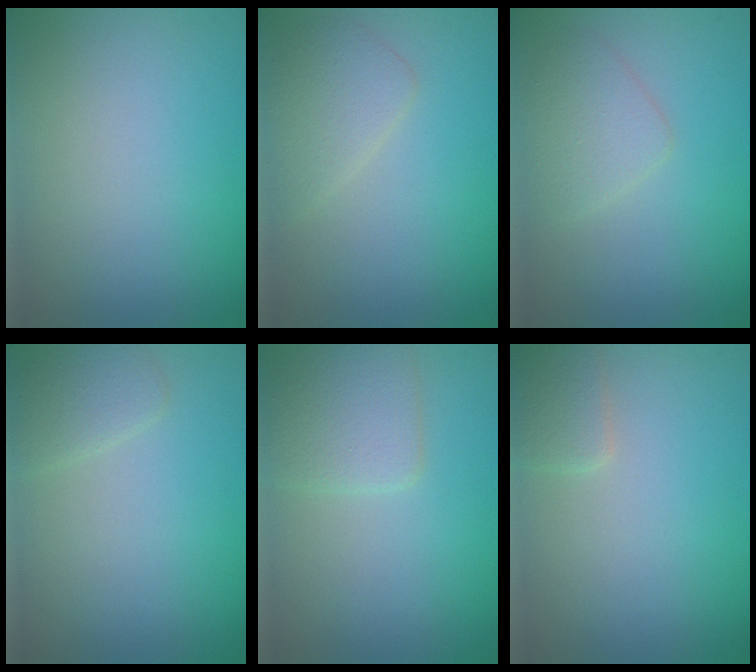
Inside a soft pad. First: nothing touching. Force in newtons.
{"total": 2.4, "press": 2.4, "slide": 0.1}
{"total": 2.2, "press": 2.2, "slide": 0.2}
{"total": 1.7, "press": 1.7, "slide": 0.0}
{"total": 2.9, "press": 2.9, "slide": 0.0}
{"total": 1.6, "press": 1.6, "slide": 0.1}